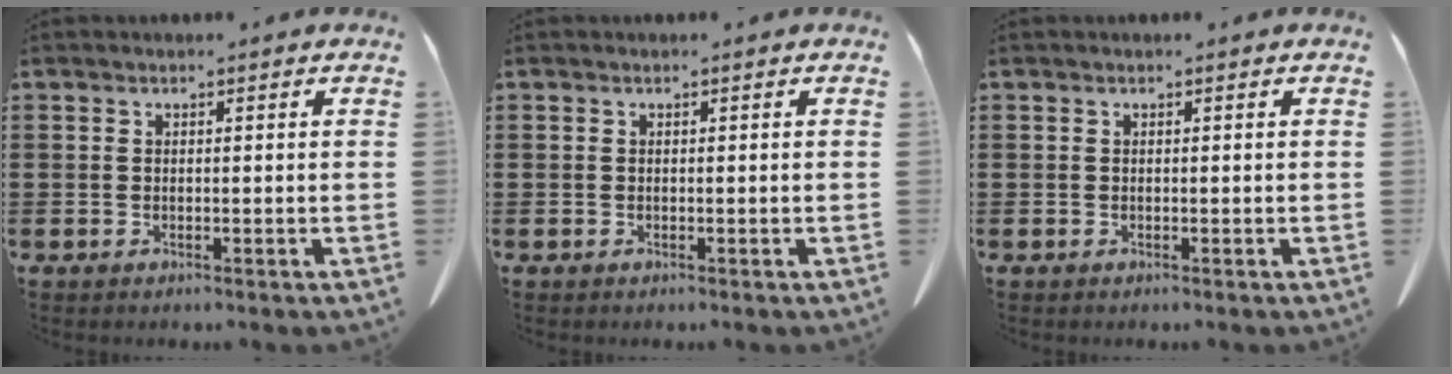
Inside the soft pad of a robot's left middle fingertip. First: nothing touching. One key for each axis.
{"total": 0.0}
{"total": 0.0}